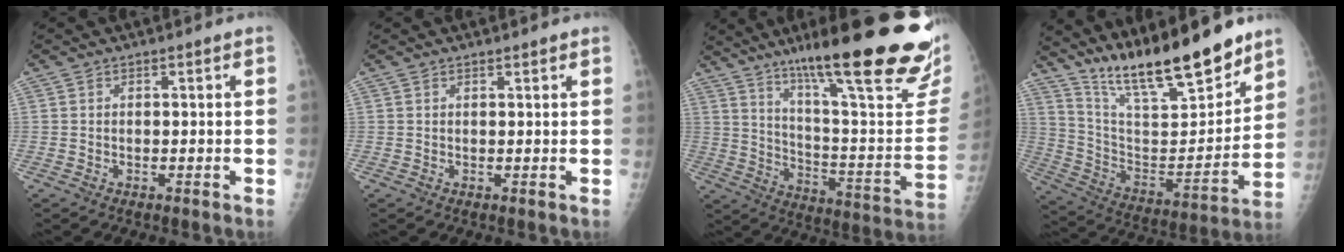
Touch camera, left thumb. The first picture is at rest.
{"total": 0.8, "force": [0.7, 0.2, 0.5], "torque": [-0.006, -0.003, 0.010]}
{"total": 32.7, "force": [21.4, 5.8, 24.1], "torque": [-0.292, -0.077, 0.313]}
{"total": 21.4, "force": [17.3, 4.7, 11.7], "torque": [-0.161, -0.100, 0.304]}